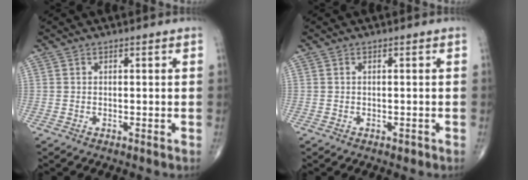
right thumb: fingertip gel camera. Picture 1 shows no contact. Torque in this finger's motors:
{"motor_torque": [0.14, 0.29, -0.10, -0.04, 0.09]}